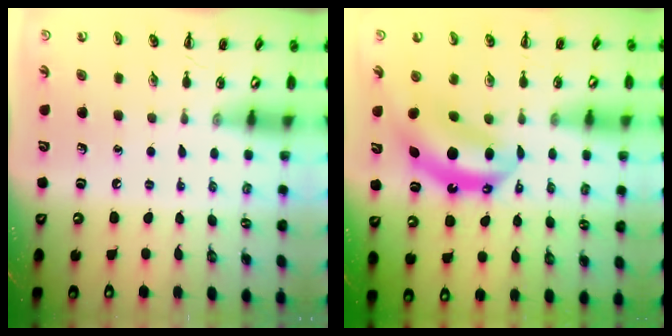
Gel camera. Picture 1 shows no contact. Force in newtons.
{"total": 9.4, "press": 9.2, "slide": 1.8}